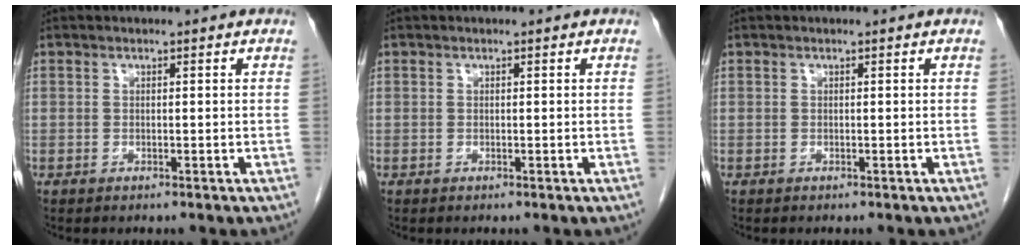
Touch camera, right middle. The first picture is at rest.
{"total": 0.0}
{"total": 0.0}